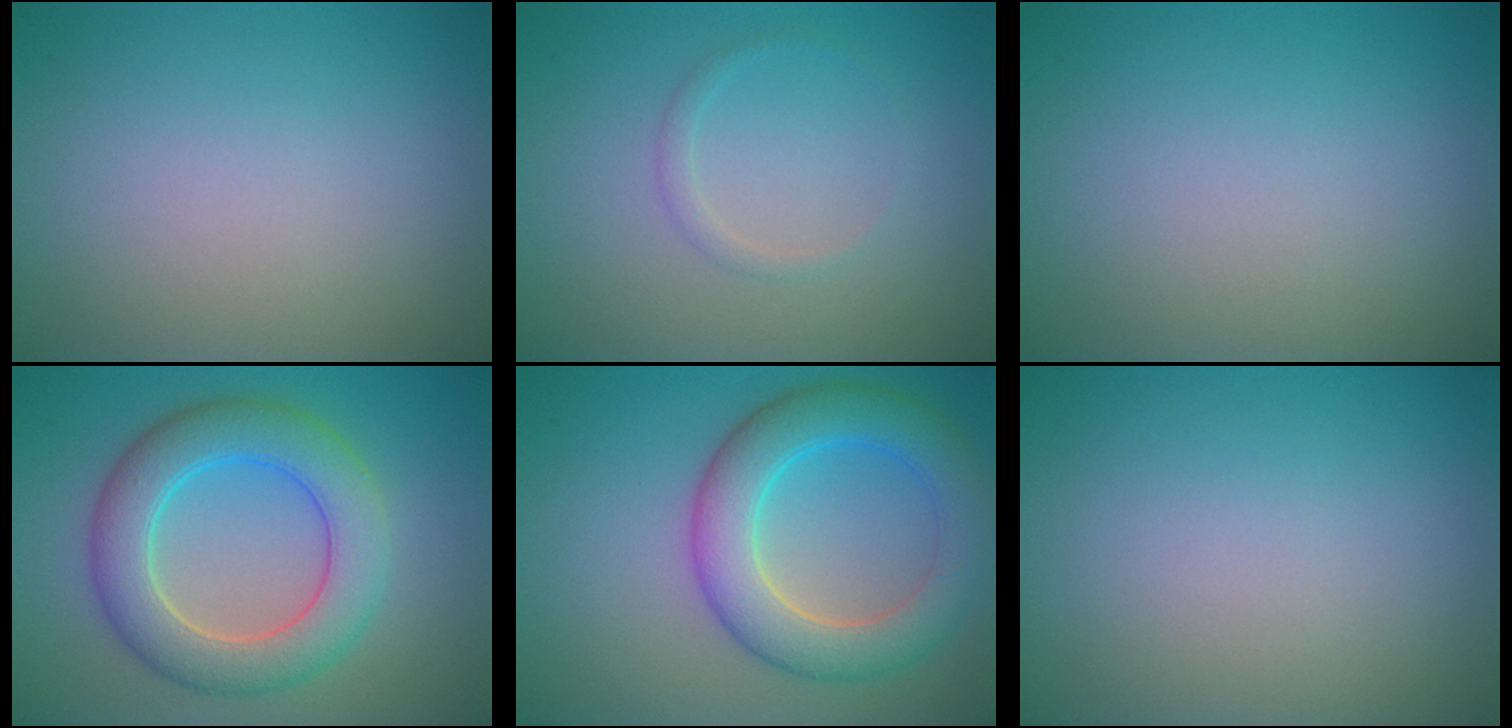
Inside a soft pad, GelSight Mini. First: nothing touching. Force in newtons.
{"total": 0.9, "press": 0.9, "slide": 0.0}
{"total": 0.0}
{"total": 7.0, "press": 7.0, "slide": 0.2}
{"total": 6.7, "press": 6.7, "slide": 0.1}
{"total": 0.0}